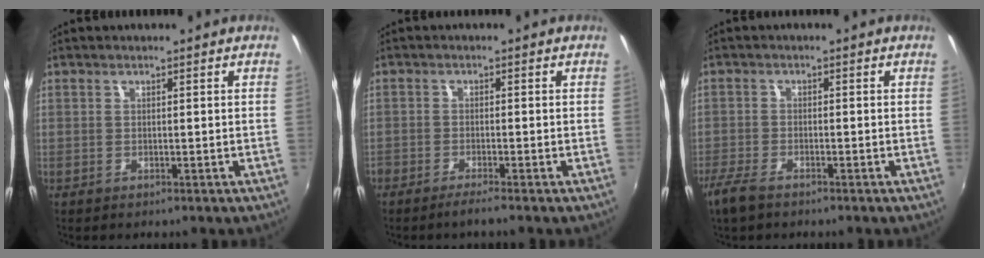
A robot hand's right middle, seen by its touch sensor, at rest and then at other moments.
{"total": 2.3, "force": [-2.0, -0.2, 1.2], "torque": [-0.037, -0.004, -0.041]}
{"total": 4.7, "force": [-3.6, 1.5, 2.6], "torque": [-0.075, -0.012, -0.074]}